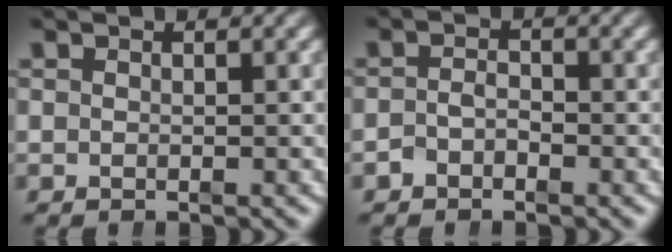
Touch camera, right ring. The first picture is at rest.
{"total": 1.7, "force": [-1.2, 1.1, 0.5], "torque": [-0.011, -0.010, -0.020]}